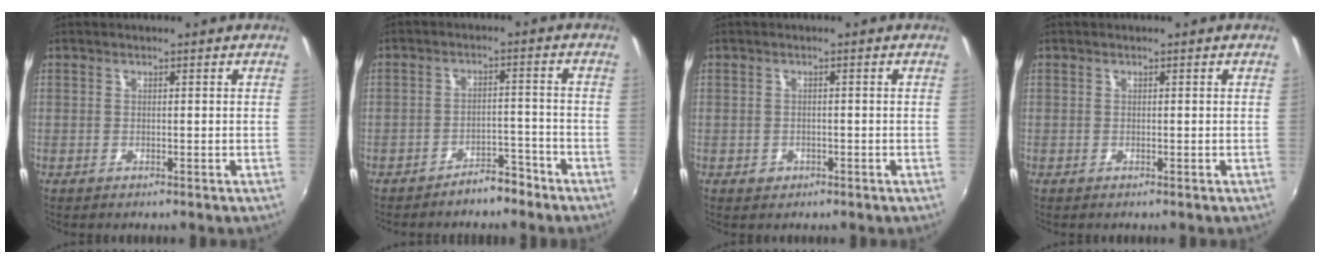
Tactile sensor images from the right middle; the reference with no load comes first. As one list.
[{"total": 4.7, "force": [-4.0, 1.7, 1.6], "torque": [-0.036, 0.013, -0.052]}, {"total": 1.5, "force": [-0.5, 1.4, 0.4], "torque": [-0.008, -0.002, -0.005]}, {"total": 0.0}]